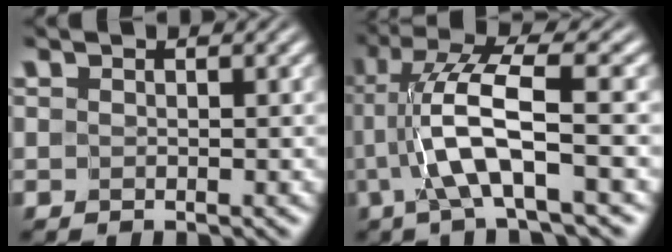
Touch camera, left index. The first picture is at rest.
{"total": 6.7, "force": [-0.9, 1.0, 6.6], "torque": [-0.130, 0.016, -0.020]}